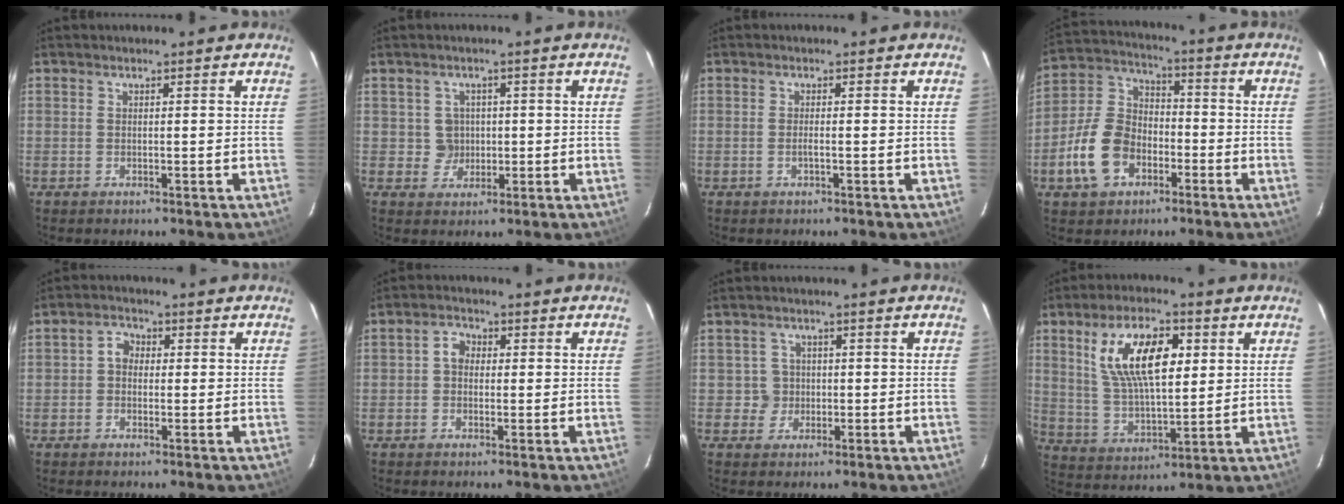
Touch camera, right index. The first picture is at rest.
{"total": 3.5, "force": [0.2, 3.5, 0.1], "torque": [-0.001, 0.014, 0.010]}
{"total": 1.0, "force": [-0.4, -0.1, 1.0], "torque": [-0.019, 0.002, -0.006]}
{"total": 12.2, "force": [-5.1, 8.6, 7.0], "torque": [-0.158, 0.024, -0.092]}
{"total": 2.9, "force": [0.0, 2.5, 1.4], "torque": [-0.026, 0.013, -0.004]}
{"total": 2.9, "force": [0.1, 2.5, 1.6], "torque": [-0.029, 0.013, -0.002]}
{"total": 3.0, "force": [-0.1, 3.0, -0.2], "torque": [0.011, 0.016, 0.002]}
{"total": 14.1, "force": [4.8, 6.1, 11.7], "torque": [-0.219, 0.014, 0.094]}